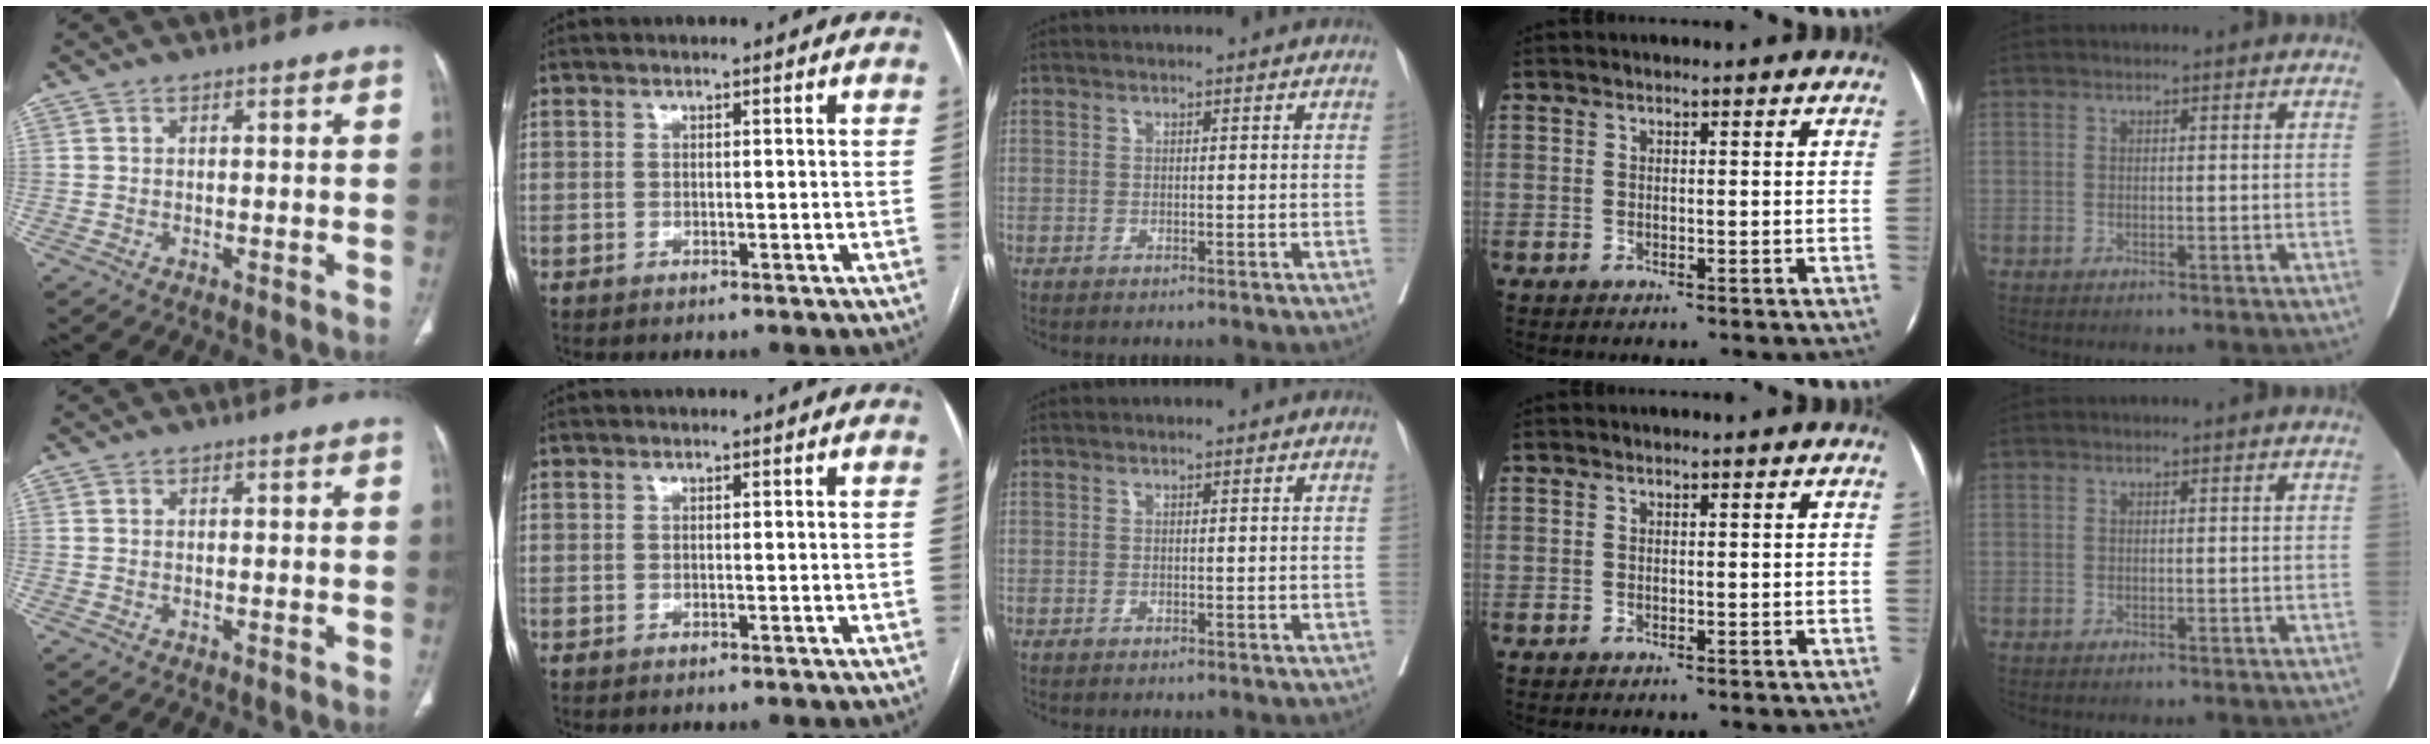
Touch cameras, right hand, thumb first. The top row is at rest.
{}